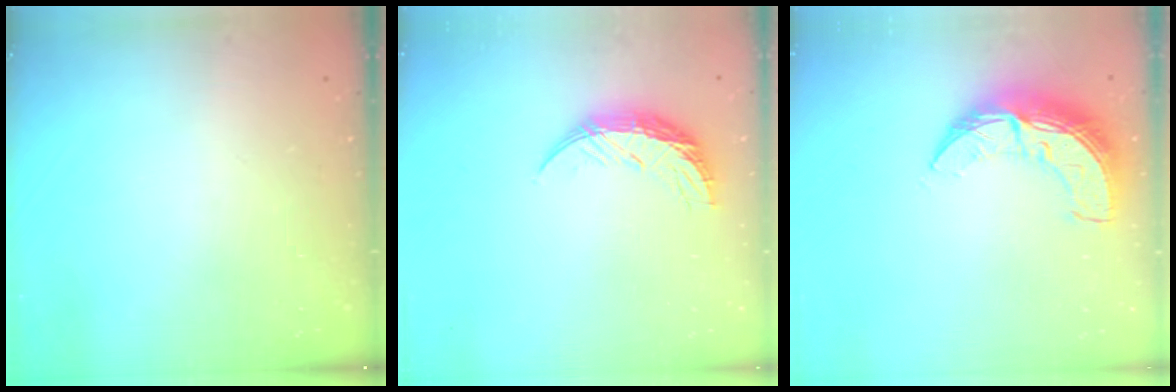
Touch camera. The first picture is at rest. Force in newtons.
{"total": 10.0, "press": 10.0, "slide": 0.6}
{"total": 11.3, "press": 11.3, "slide": 0.8}